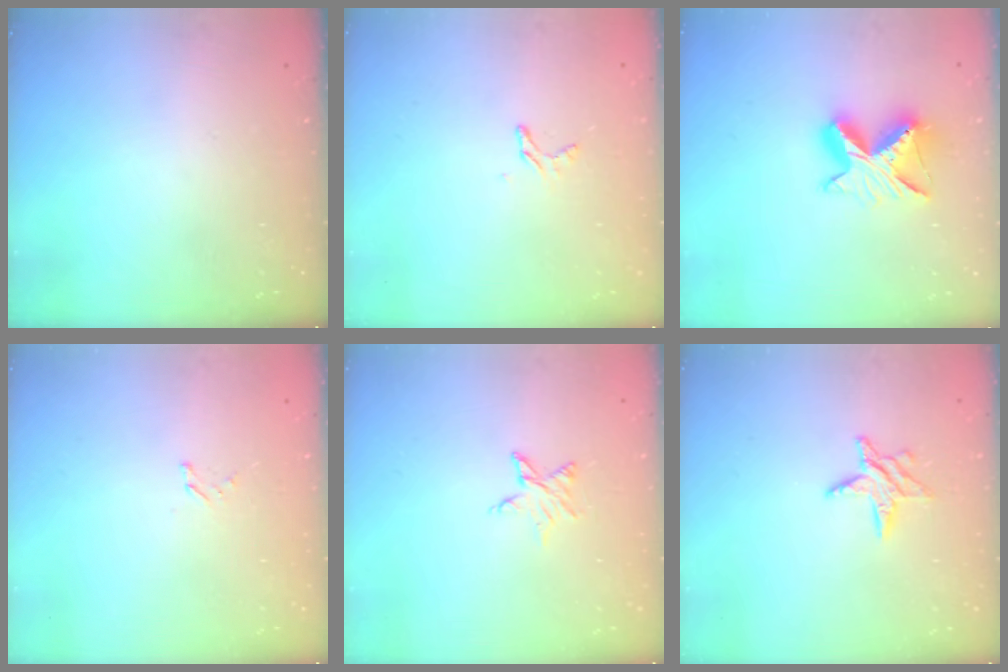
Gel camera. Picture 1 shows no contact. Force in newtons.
{"total": 3.1, "press": 3.1, "slide": 0.2}
{"total": 9.6, "press": 9.5, "slide": 0.8}
{"total": 1.3, "press": 1.2, "slide": 0.1}
{"total": 4.6, "press": 4.5, "slide": 0.5}
{"total": 6.5, "press": 6.5, "slide": 0.1}